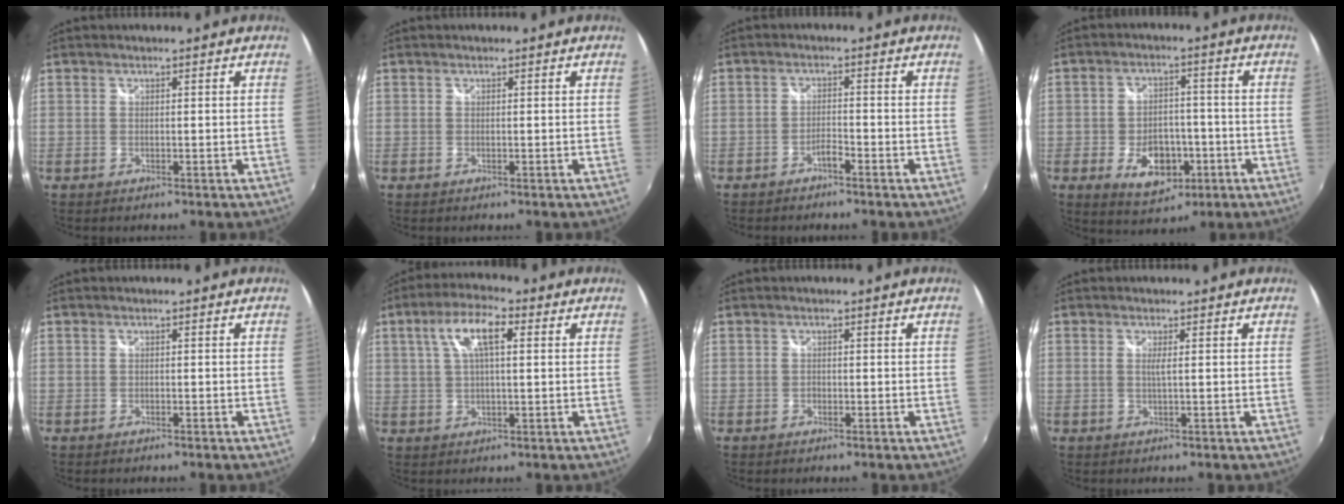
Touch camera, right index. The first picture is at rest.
{"total": 0.0}
{"total": 1.9, "force": [-1.7, 0.3, 0.9], "torque": [-0.019, 0.004, -0.031]}
{"total": 9.7, "force": [-3.9, 6.4, 6.2], "torque": [-0.119, 0.003, -0.049]}
{"total": 0.6, "force": [-0.5, 0.1, 0.2], "torque": [-0.004, -0.001, -0.008]}
{"total": 8.1, "force": [2.6, 2.6, 7.2], "torque": [-0.138, 0.019, 0.048]}
{"total": 0.7, "force": [-0.5, 0.5, 0.1], "torque": [-0.004, -0.001, -0.009]}
{"total": 1.2, "force": [0.1, -0.3, 1.1], "torque": [-0.022, -0.002, 0.001]}